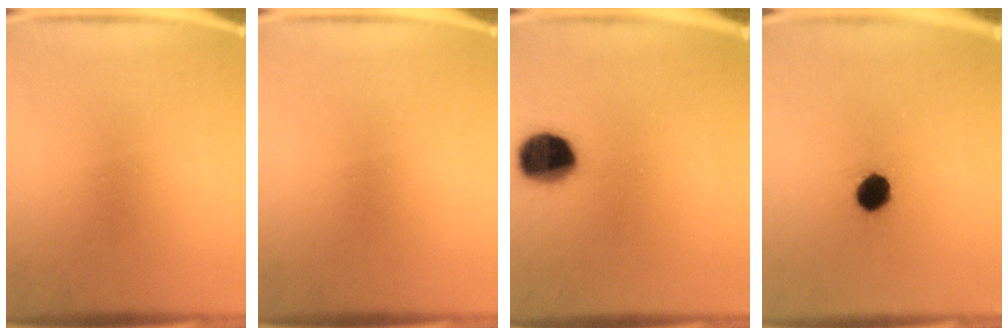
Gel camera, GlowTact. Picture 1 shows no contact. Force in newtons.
{"total": 0.0}
{"total": 11.6}
{"total": 5.8}